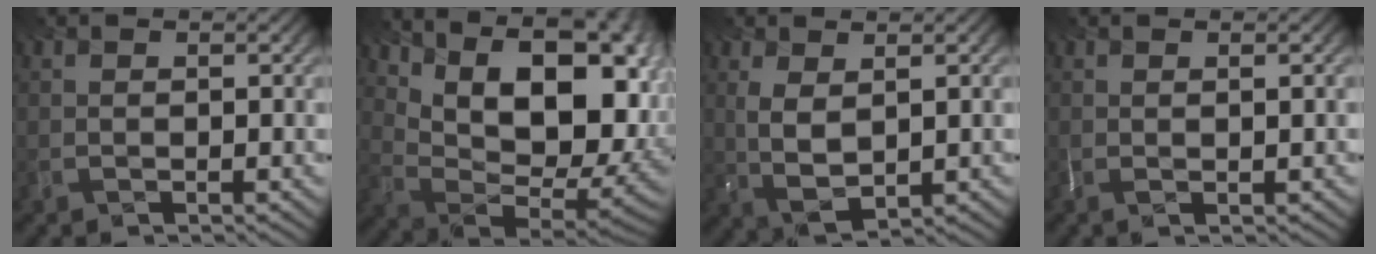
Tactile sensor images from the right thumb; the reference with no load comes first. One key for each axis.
{"total": 17.5, "fx": 3.8, "fy": 10.8, "fz": 13.3, "tx": -0.205, "ty": 0.014, "tz": 0.127}
{"total": 2.9, "fx": 0.6, "fy": 1.2, "fz": 2.6, "tx": -0.101, "ty": -0.012, "tz": 0.041}
{"total": 1.1, "fx": 0.3, "fy": -0.2, "fz": 1.1, "tx": -0.024, "ty": 0.003, "tz": 0.006}